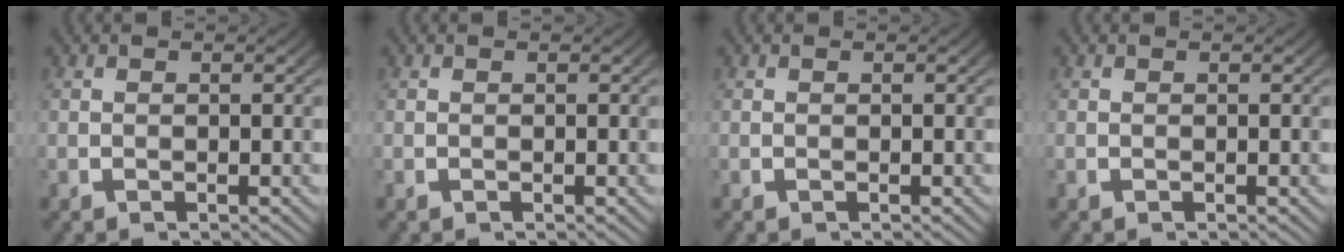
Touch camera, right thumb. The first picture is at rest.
{"total": 0.0}
{"total": 0.0}
{"total": 0.0}